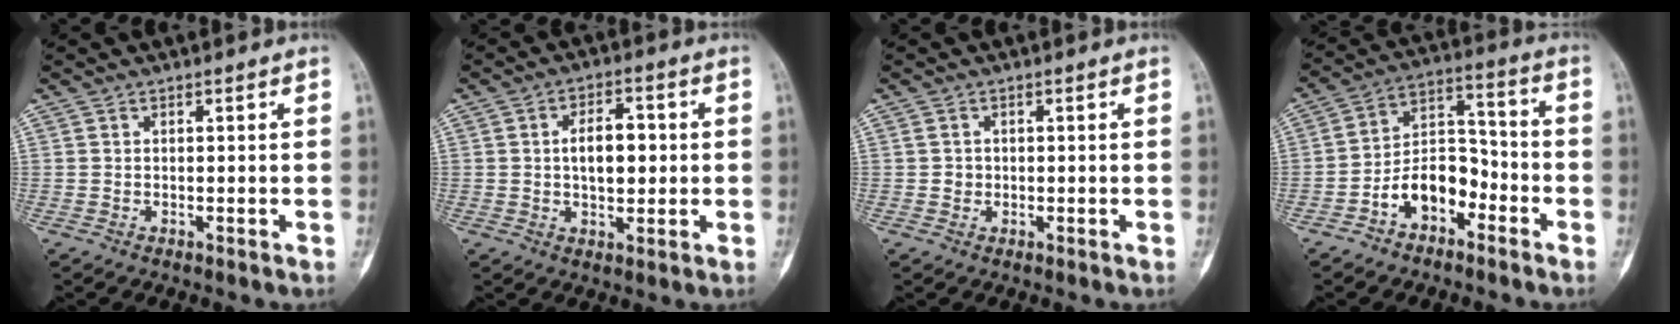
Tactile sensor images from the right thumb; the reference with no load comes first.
{"total": 7.7, "force": [0.5, 4.3, 6.3], "torque": [-0.082, 0.009, 0.007]}
{"total": 1.3, "force": [-0.1, 1.3, 0.4], "torque": [-0.001, 0.004, -0.001]}
{"total": 10.8, "force": [-5.2, 6.8, 6.7], "torque": [-0.092, 0.065, -0.095]}